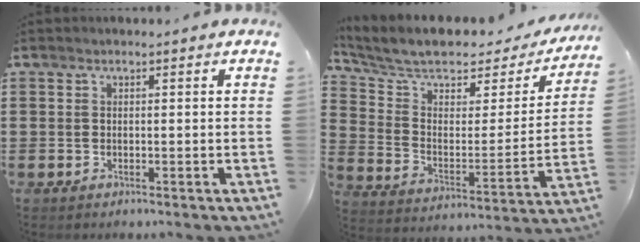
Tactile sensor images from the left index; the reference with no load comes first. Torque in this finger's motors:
{"motor_torque": [2.14, 0.00, 0.87, 0.16]}